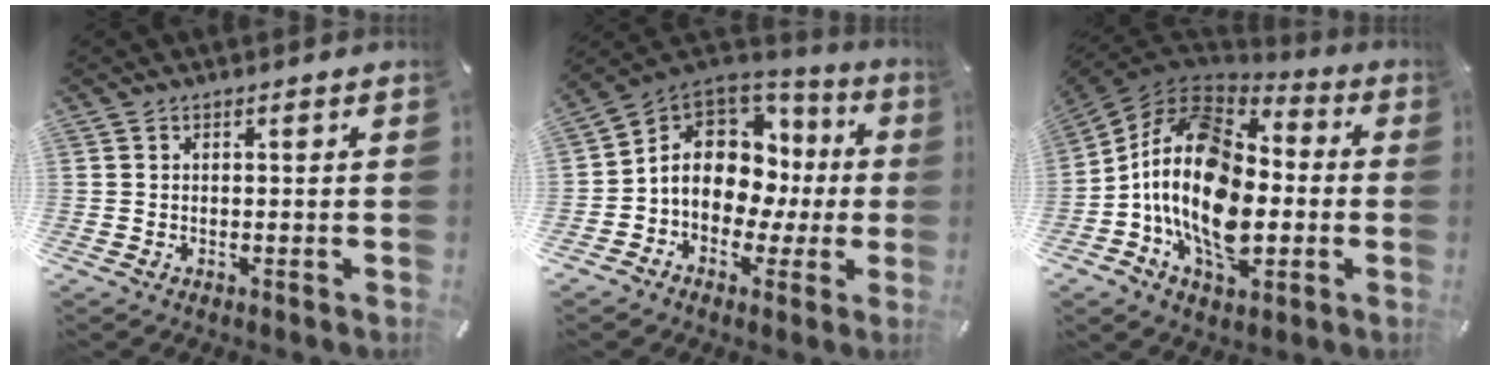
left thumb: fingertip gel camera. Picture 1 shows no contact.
{"total": 12.3, "force": [0.7, 10.1, 7.1], "torque": [-0.136, -0.012, 0.016]}
{"total": 21.4, "force": [-3.8, 14.6, 15.2], "torque": [-0.316, 0.012, -0.068]}